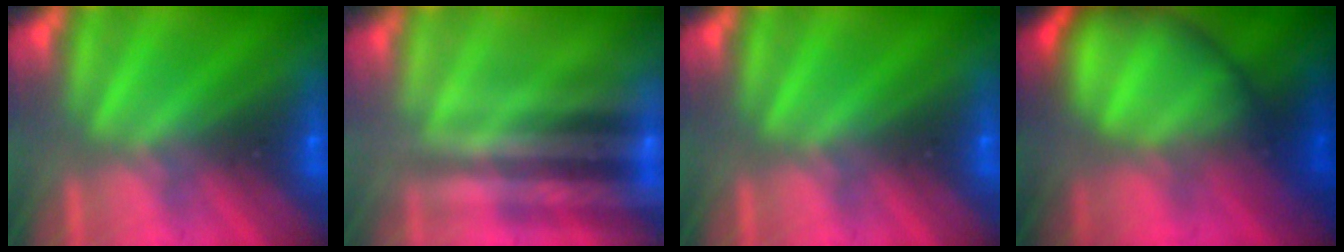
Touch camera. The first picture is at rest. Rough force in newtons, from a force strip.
{"total": 2.2}
{"total": 0.0}
{"total": 7.5}